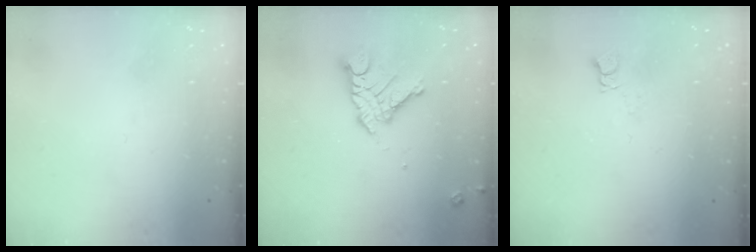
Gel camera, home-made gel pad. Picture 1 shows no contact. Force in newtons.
{"total": 12.5, "press": 12.5, "slide": 1.0}
{"total": 3.2, "press": 3.2, "slide": 0.4}